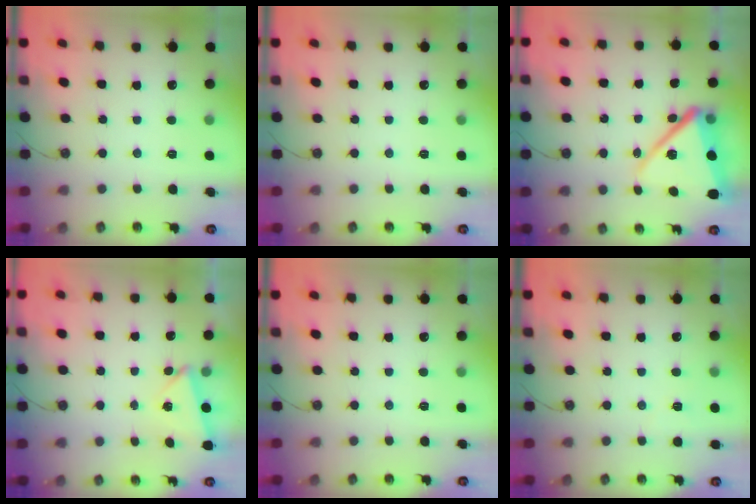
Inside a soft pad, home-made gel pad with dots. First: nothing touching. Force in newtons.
{"total": 0.0}
{"total": 16.8, "press": 16.8, "slide": 1.5}
{"total": 2.6, "press": 1.9, "slide": 1.8}
{"total": 0.0}
{"total": 2.9, "press": 2.1, "slide": 2.0}